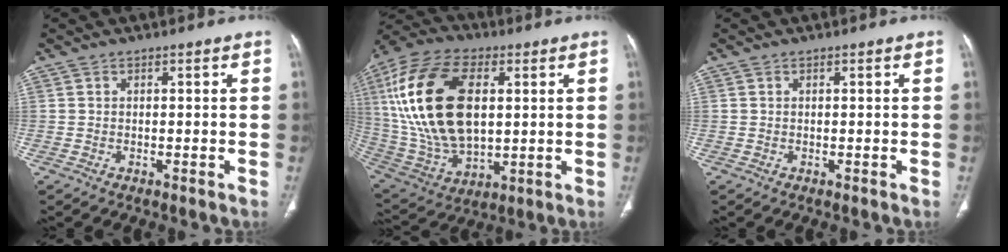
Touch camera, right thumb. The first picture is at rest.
{"total": 25.2, "force": [4.7, 14.3, 20.2], "torque": [-0.405, -0.010, 0.090]}
{"total": 0.0}